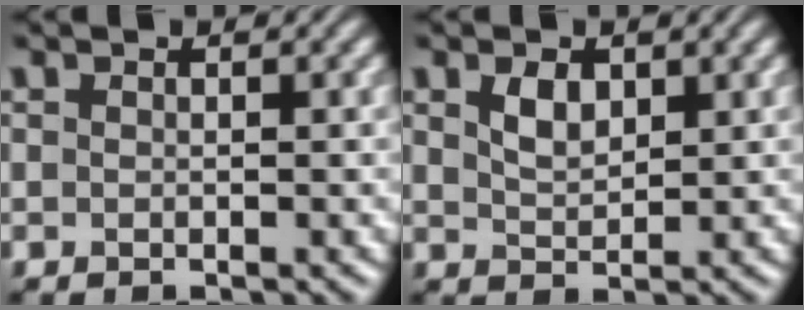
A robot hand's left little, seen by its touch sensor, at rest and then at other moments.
{"total": 2.3, "force": [1.1, 1.3, 1.5], "torque": [-0.032, -0.001, 0.026]}